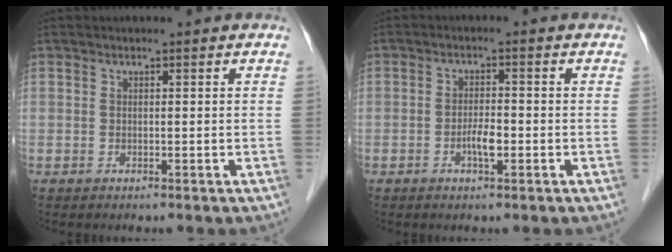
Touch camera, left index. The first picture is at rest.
{"total": 2.7, "force": [-1.0, 0.7, 2.4], "torque": [-0.045, 0.002, -0.018]}